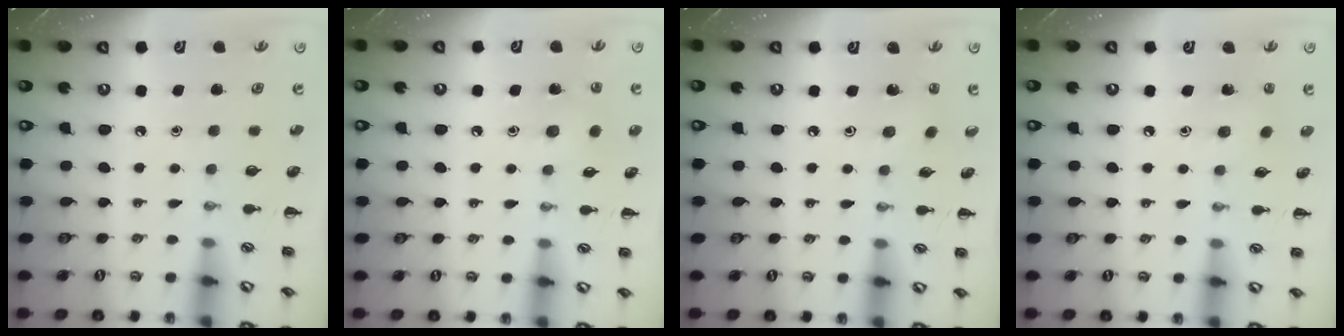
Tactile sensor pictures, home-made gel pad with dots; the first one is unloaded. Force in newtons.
{"total": 6.4, "press": 6.3, "slide": 1.3}
{"total": 1.9, "press": 1.8, "slide": 0.7}
{"total": 4.9, "press": 4.7, "slide": 1.5}